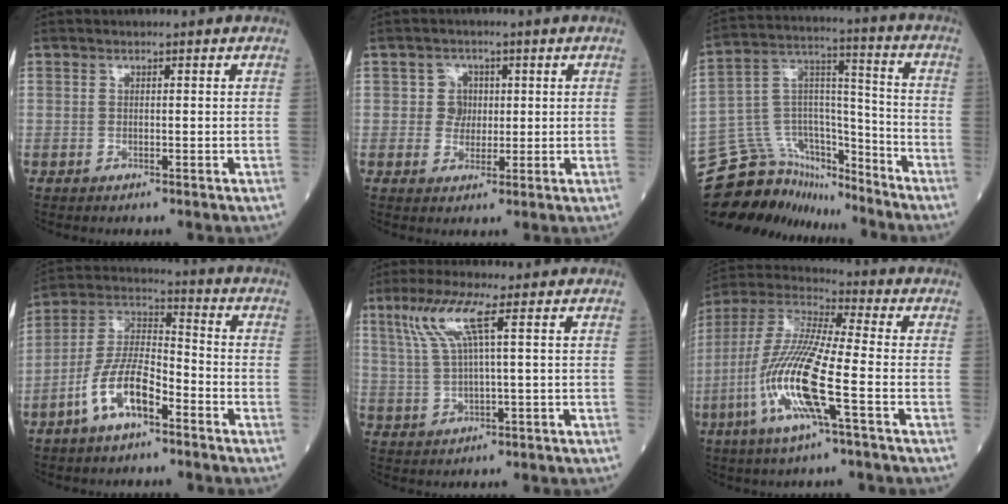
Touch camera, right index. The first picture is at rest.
{"total": 3.2, "force": [0.5, 3.1, 0.7], "torque": [-0.004, 0.006, 0.006]}
{"total": 18.8, "force": [-17.3, 5.9, 4.5], "torque": [-0.084, 0.054, -0.292]}
{"total": 10.5, "force": [-5.4, 3.6, 8.3], "torque": [-0.176, 0.011, -0.105]}
{"total": 6.9, "force": [2.9, 0.0, 6.3], "torque": [-0.139, 0.011, 0.064]}
{"total": 15.3, "force": [-4.9, 0.9, 14.5], "torque": [-0.311, -0.010, -0.103]}